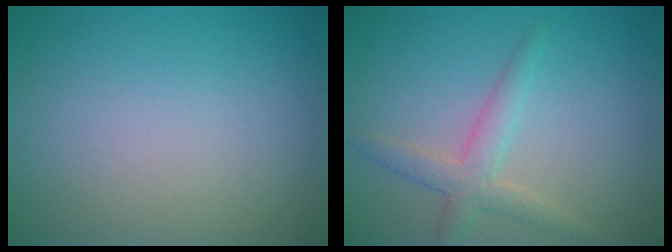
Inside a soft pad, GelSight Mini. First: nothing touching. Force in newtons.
{"total": 2.8, "press": 2.8, "slide": 0.1}